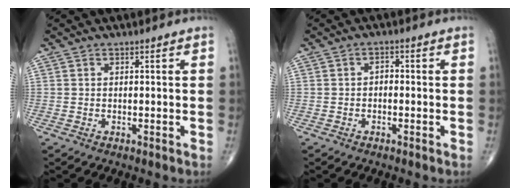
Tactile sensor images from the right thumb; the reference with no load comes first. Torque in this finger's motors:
{"motor_torque": [-0.10, -0.09, 0.01, 0.00, 0.06]}